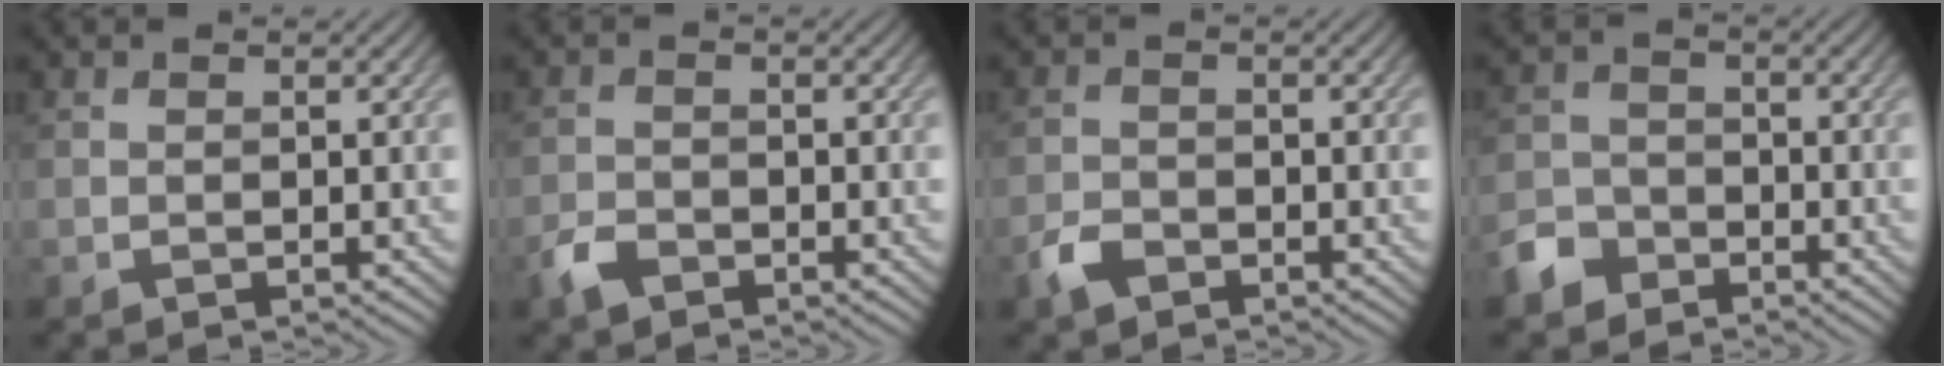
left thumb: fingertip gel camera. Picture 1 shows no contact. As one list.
[{"total": 2.6, "force": [-1.9, 1.3, 1.2], "torque": [-0.027, -0.003, -0.045]}, {"total": 2.7, "force": [-1.9, 1.4, 1.2], "torque": [-0.027, -0.002, -0.044]}, {"total": 4.5, "force": [-3.2, 3.0, 1.1], "torque": [-0.032, 0.000, -0.072]}]